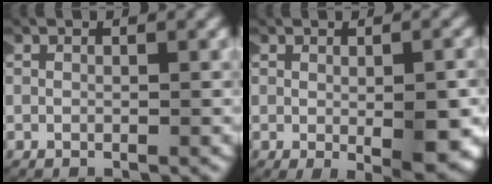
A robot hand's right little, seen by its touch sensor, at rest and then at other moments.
{"total": 3.6, "force": [-1.0, 0.9, 3.3], "torque": [-0.049, -0.009, -0.007]}